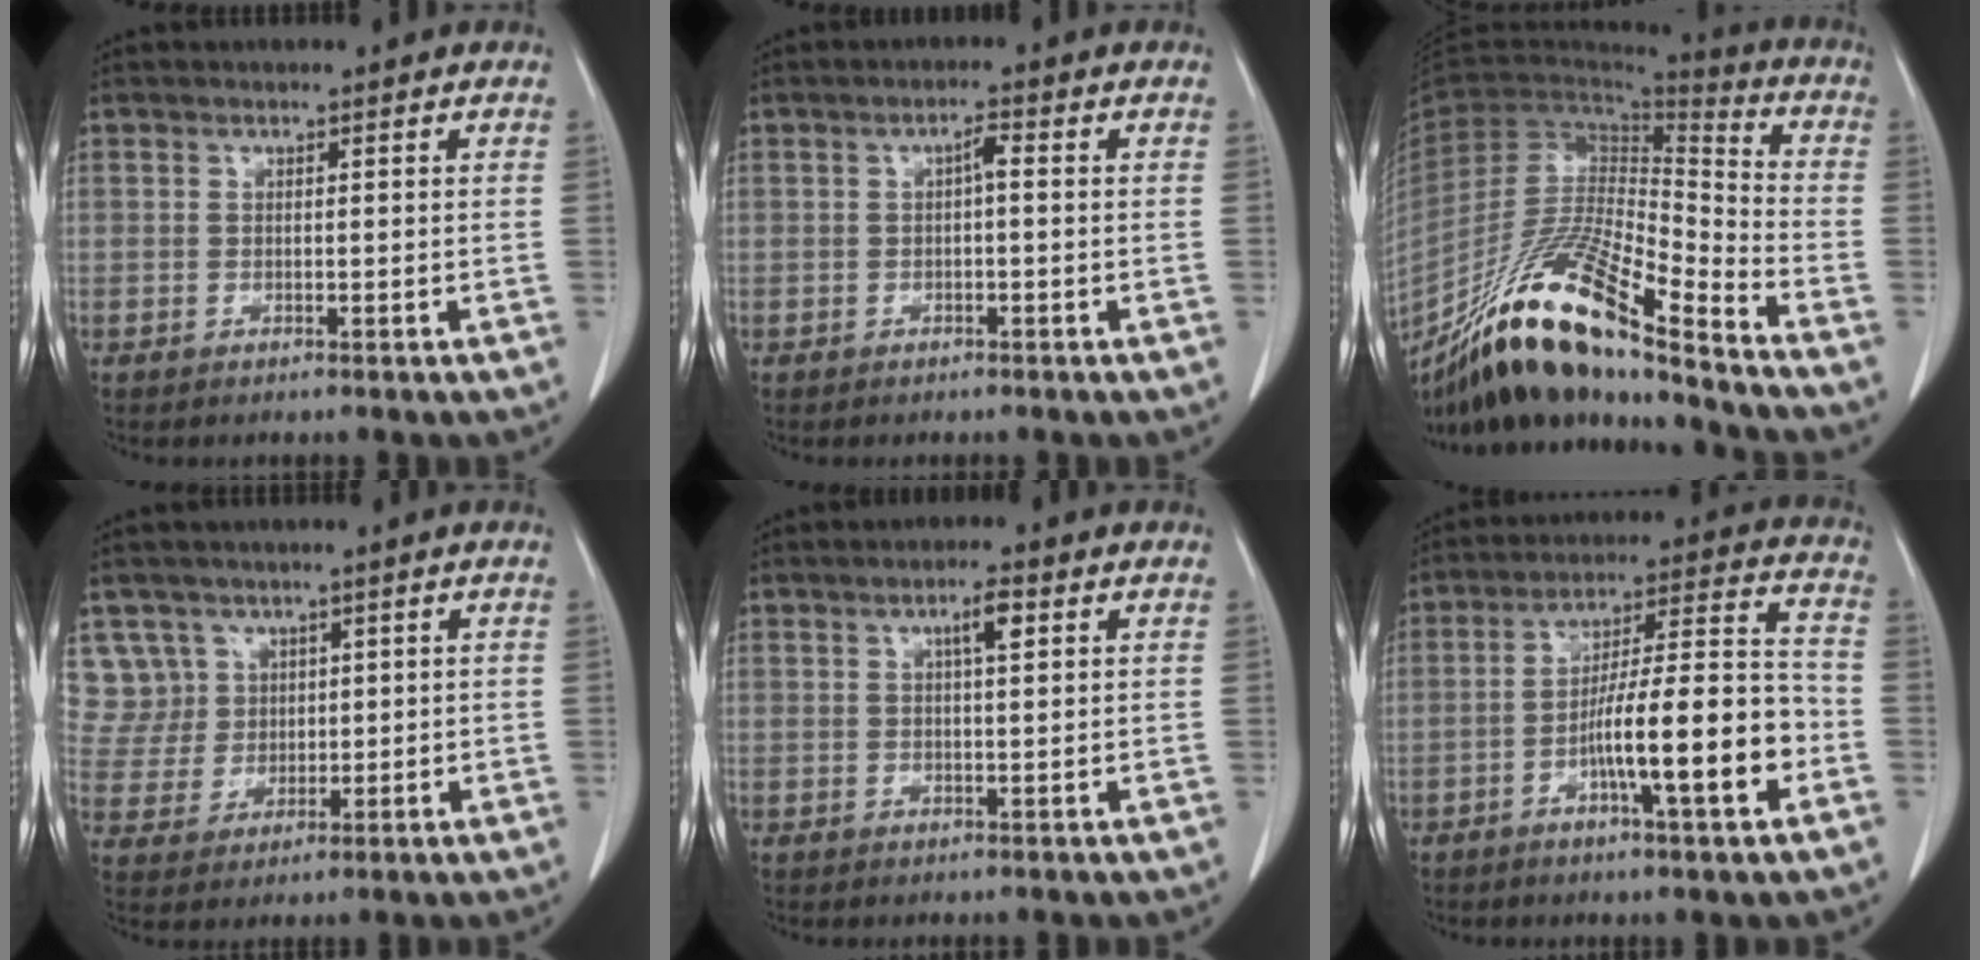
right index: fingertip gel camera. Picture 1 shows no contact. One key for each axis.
{"total": 1.8, "fx": 0.2, "fy": 0.4, "fz": 1.7, "tx": -0.025, "ty": 0.006, "tz": 0.002}
{"total": 21.3, "fx": -16.2, "fy": 2.1, "fz": 13.7, "tx": -0.266, "ty": -0.020, "tz": -0.303}
{"total": 7.1, "fx": 3.7, "fy": 6.0, "fz": -0.4, "tx": 0.013, "ty": 0.015, "tz": 0.085}
{"total": 3.4, "fx": 1.5, "fy": 0.6, "fz": 3.0, "tx": -0.047, "ty": 0.003, "tz": 0.023}
{"total": 15.0, "fx": -4.9, "fy": 1.4, "fz": 14.1, "tx": -0.224, "ty": 0.011, "tz": -0.079}